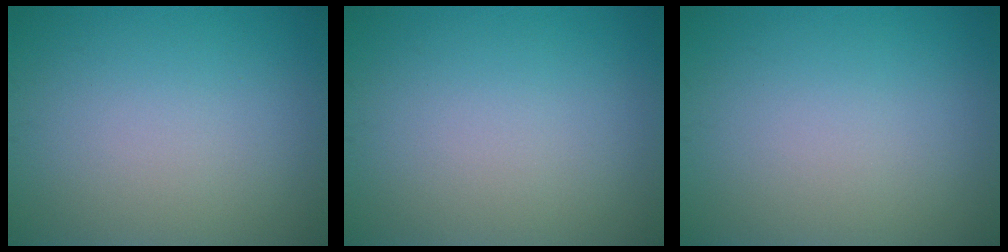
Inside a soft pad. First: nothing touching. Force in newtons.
{"total": 0.0}
{"total": 0.0}